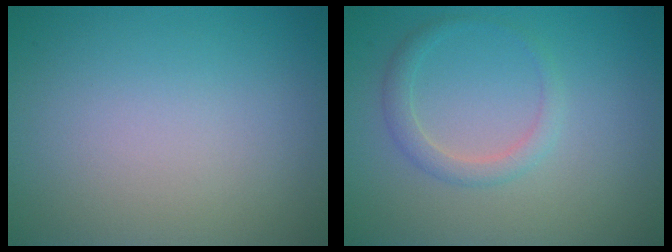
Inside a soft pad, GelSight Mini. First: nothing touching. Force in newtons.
{"total": 1.7, "press": 1.7, "slide": 0.1}